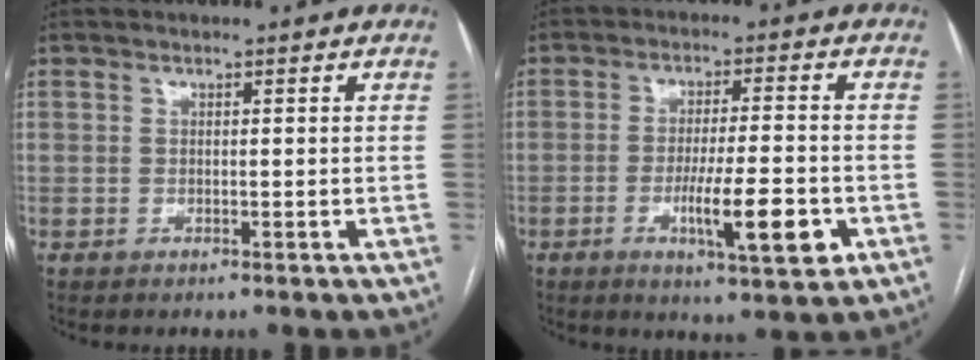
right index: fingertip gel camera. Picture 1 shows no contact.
{"total": 9.9, "force": [-3.5, 1.1, 9.2], "torque": [-0.152, -0.012, -0.053]}